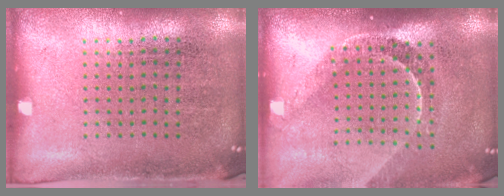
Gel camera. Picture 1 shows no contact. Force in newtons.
{"total": 2.2, "press": 1.5, "slide": 1.6}